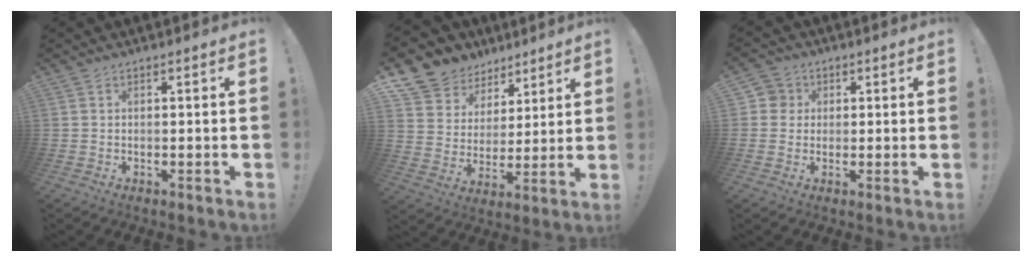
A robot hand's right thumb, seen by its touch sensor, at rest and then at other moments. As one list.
[{"total": 10.4, "force": [6.9, 7.6, 2.0], "torque": [-0.043, -0.056, 0.139]}, {"total": 4.2, "force": [0.7, 4.1, 0.8], "torque": [-0.011, 0.005, 0.012]}]